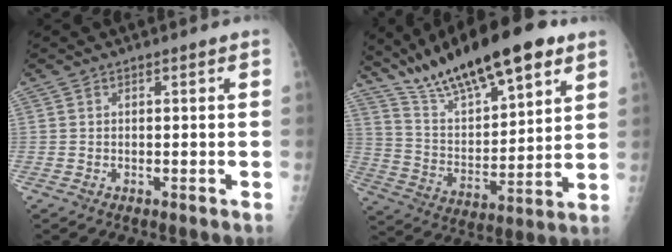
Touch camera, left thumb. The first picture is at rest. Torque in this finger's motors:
{"motor_torque": [0.65, 0.70, 1.50, -1.26, 0.26]}